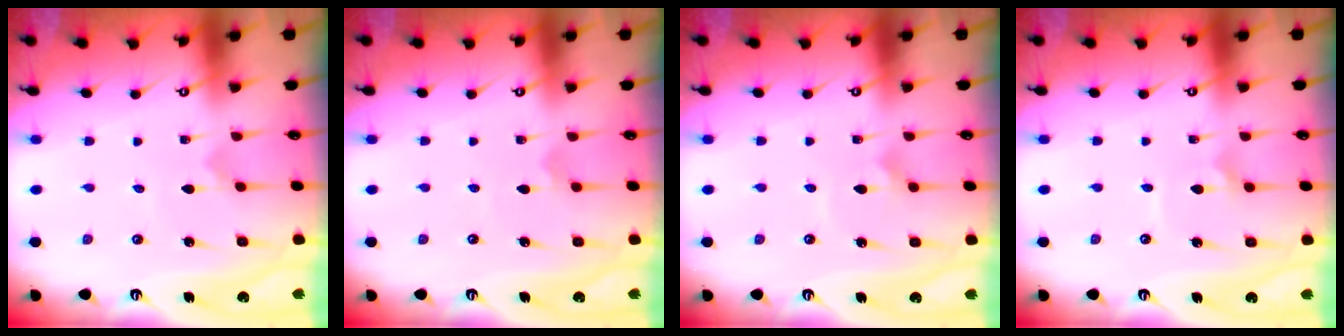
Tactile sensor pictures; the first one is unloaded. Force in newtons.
{"total": 2.5, "press": 2.5, "slide": 0.2}
{"total": 2.4, "press": 2.4, "slide": 0.2}
{"total": 1.6, "press": 1.6, "slide": 0.1}